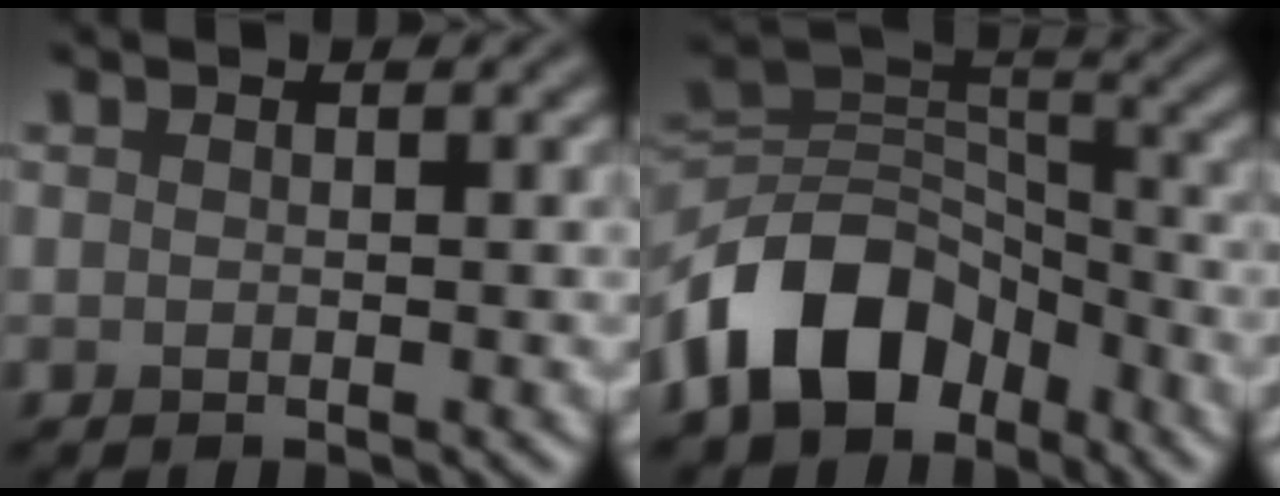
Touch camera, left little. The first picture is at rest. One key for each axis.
{"total": 9.9, "fx": -5.8, "fy": 6.3, "fz": 5.0, "tx": -0.079, "ty": 0.006, "tz": -0.121}